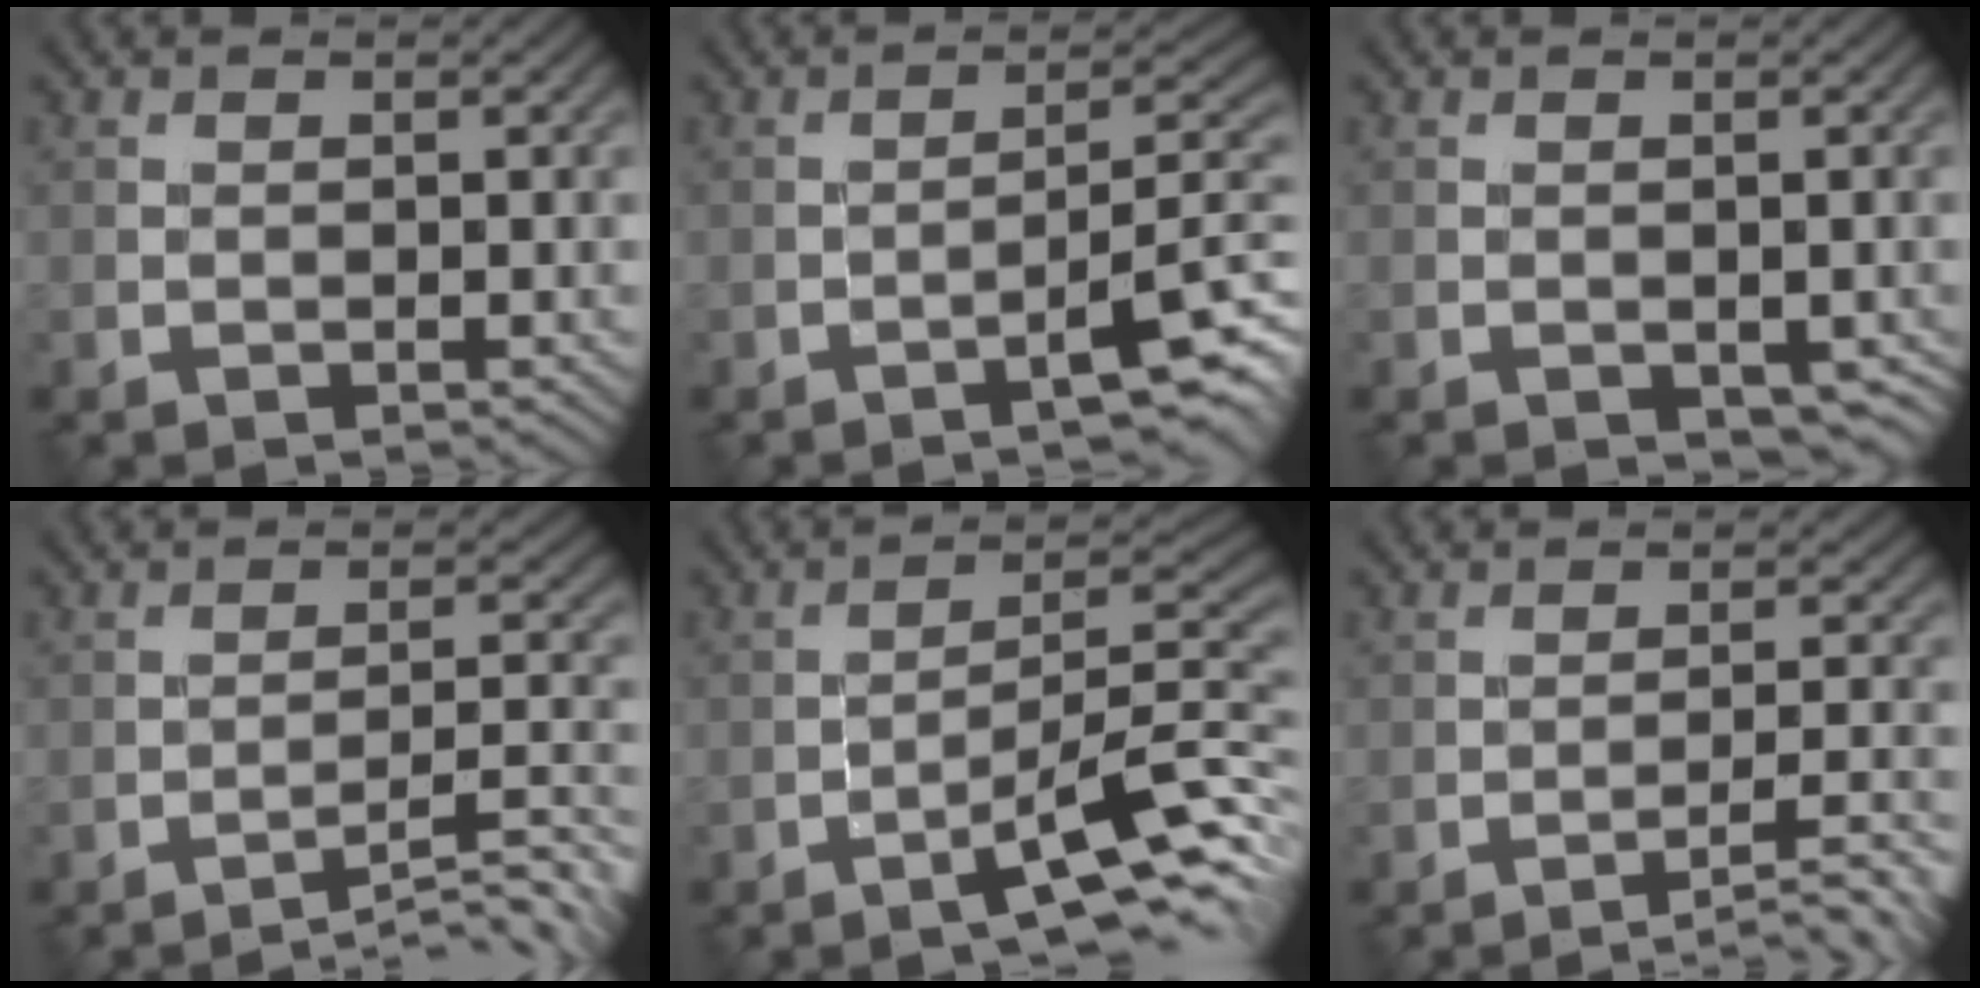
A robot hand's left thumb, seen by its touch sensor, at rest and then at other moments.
{"total": 7.6, "force": [-4.1, 1.3, 6.3], "torque": [-0.091, 0.010, -0.061]}
{"total": 3.1, "force": [-1.2, 1.9, 2.1], "torque": [-0.027, -0.012, -0.004]}
{"total": 7.6, "force": [-5.8, 1.0, 4.8], "torque": [-0.082, 0.018, -0.085]}
{"total": 10.2, "force": [-6.0, 1.9, 8.1], "torque": [-0.122, 0.013, -0.096]}
{"total": 5.9, "force": [-4.4, 0.7, 3.8], "torque": [-0.060, 0.016, -0.069]}